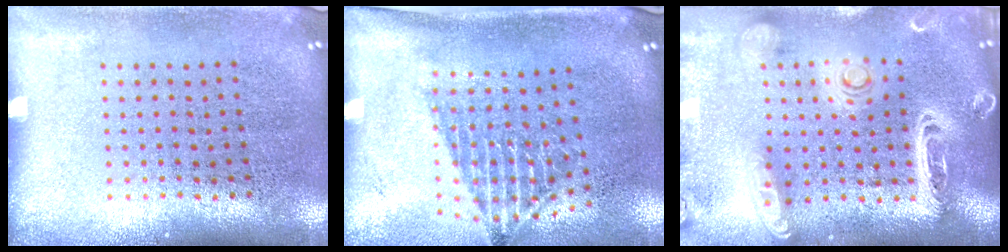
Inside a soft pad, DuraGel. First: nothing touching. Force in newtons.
{"total": 1.5, "press": 1.1, "slide": 1.0}
{"total": 3.0, "press": 2.5, "slide": 1.5}